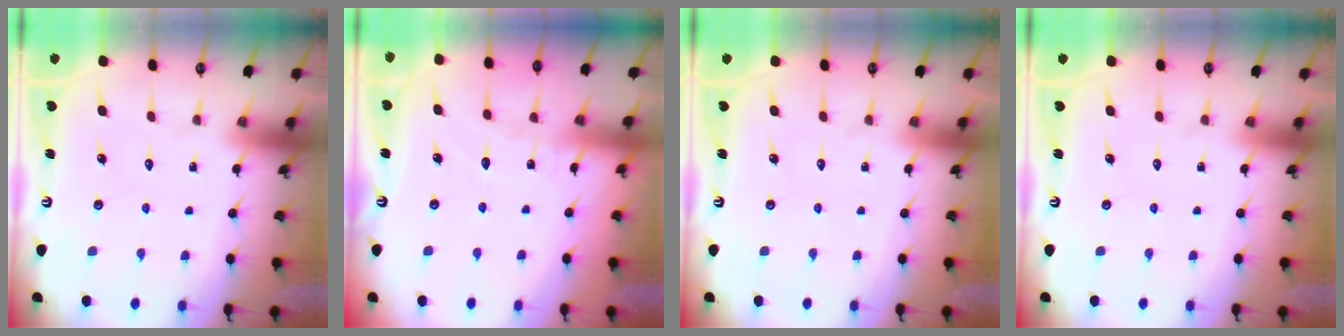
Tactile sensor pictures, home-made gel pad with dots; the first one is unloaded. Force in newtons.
{"total": 4.0, "press": 4.0, "slide": 0.4}
{"total": 0.0}
{"total": 0.0}